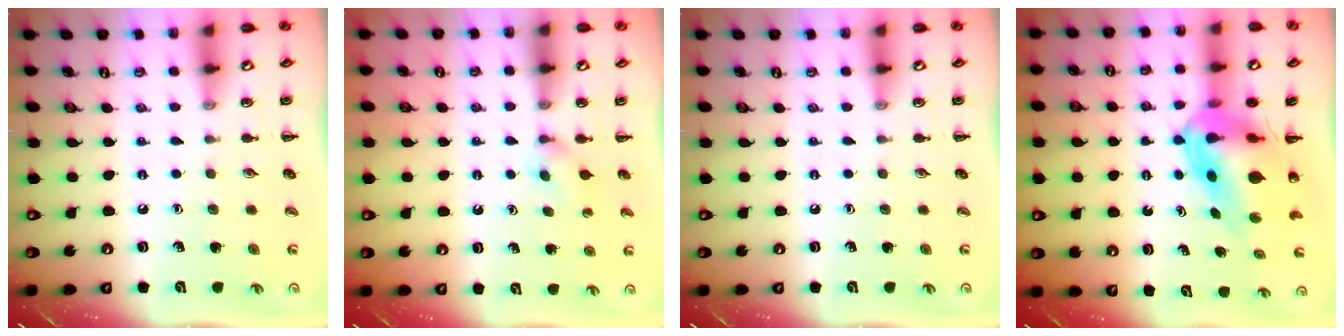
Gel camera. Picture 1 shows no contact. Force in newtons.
{"total": 2.8, "press": 2.5, "slide": 1.2}
{"total": 0.0}
{"total": 10.8, "press": 10.2, "slide": 3.4}